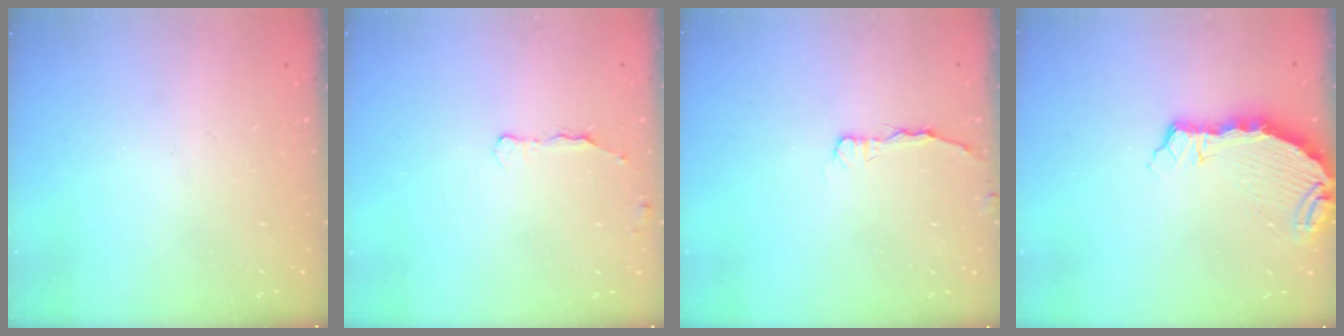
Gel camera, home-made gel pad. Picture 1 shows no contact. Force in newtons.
{"total": 5.2, "press": 3.7, "slide": 3.5}
{"total": 2.9, "press": 2.9, "slide": 0.4}
{"total": 7.6, "press": 6.3, "slide": 4.3}